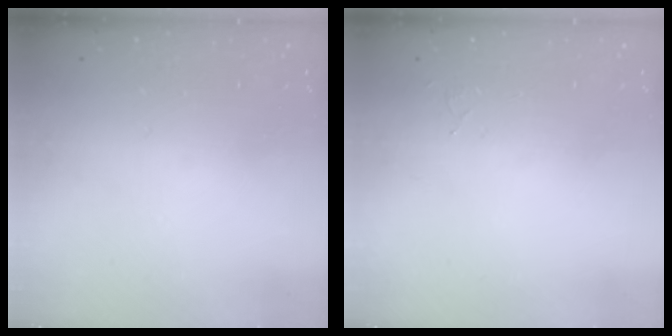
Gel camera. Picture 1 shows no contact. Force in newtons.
{"total": 5.2, "press": 5.2, "slide": 0.4}